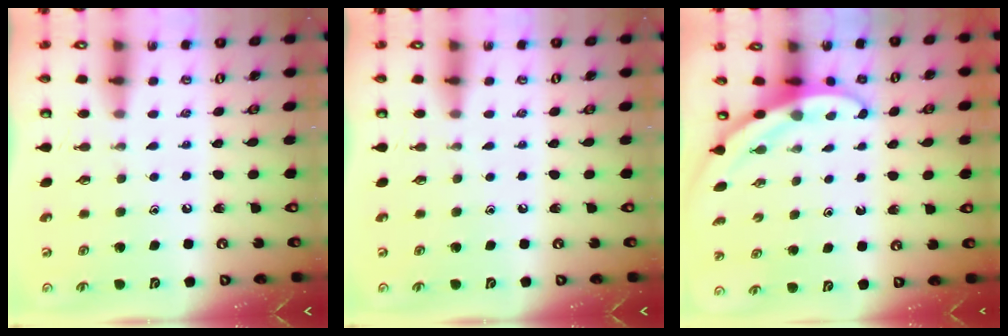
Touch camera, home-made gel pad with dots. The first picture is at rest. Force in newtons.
{"total": 0.0}
{"total": 3.1, "press": 3.1, "slide": 0.2}